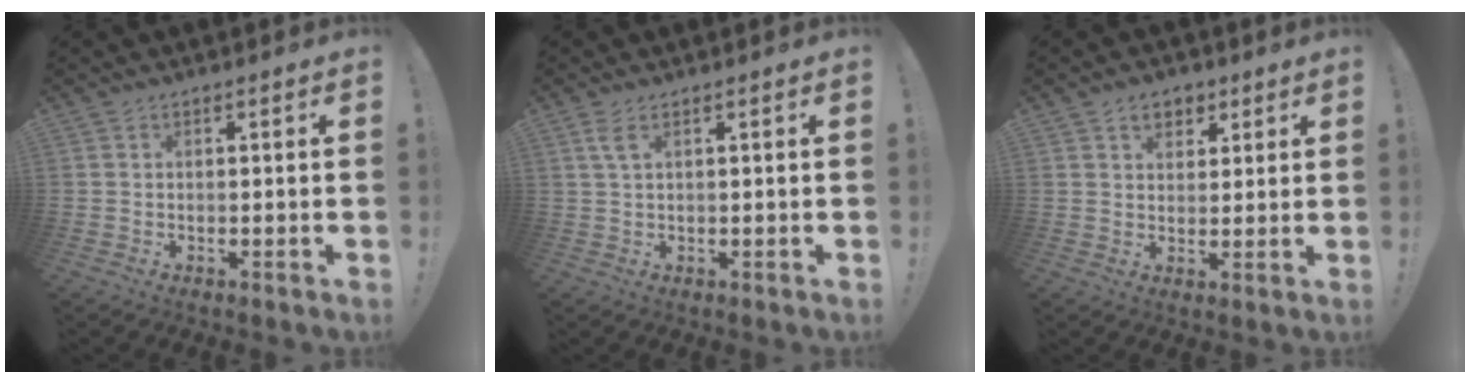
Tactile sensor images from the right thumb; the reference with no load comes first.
{"total": 3.2, "force": [1.4, 1.0, 2.6], "torque": [-0.047, -0.001, 0.024]}
{"total": 5.7, "force": [3.0, 4.4, 2.0], "torque": [-0.016, -0.013, 0.053]}